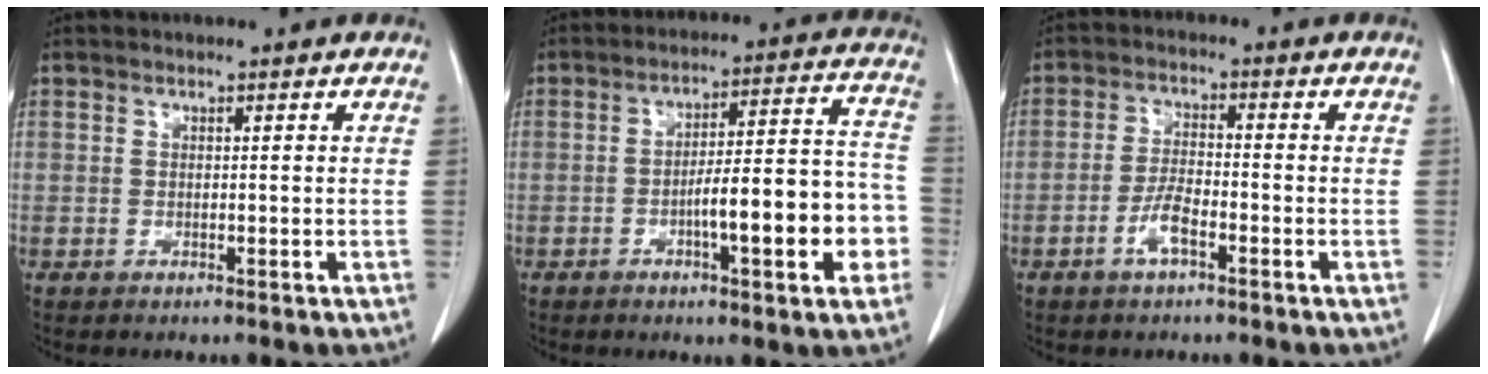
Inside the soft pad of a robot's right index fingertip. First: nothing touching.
{"total": 13.6, "force": [-4.0, 2.5, 12.8], "torque": [-0.174, 0.028, -0.056]}
{"total": 3.4, "force": [-1.9, 0.8, 2.7], "torque": [-0.054, 0.002, -0.037]}